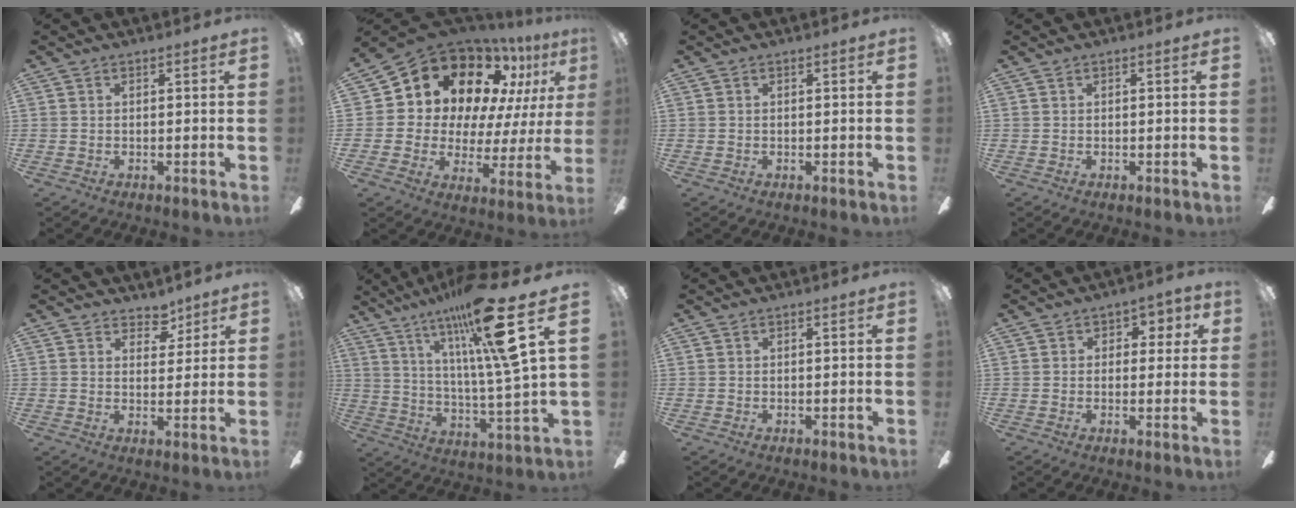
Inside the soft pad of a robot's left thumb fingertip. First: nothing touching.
{"total": 16.9, "force": [12.4, 8.9, 7.1], "torque": [-0.130, -0.092, 0.226]}
{"total": 0.0}
{"total": 0.0}
{"total": 5.1, "force": [4.0, 2.9, 1.3], "torque": [-0.007, -0.022, 0.069]}
{"total": 24.1, "force": [14.2, 3.4, 19.2], "torque": [-0.319, -0.072, 0.212]}
{"total": 0.0}
{"total": 3.5, "force": [0.8, 2.8, 1.9], "torque": [-0.017, 0.004, 0.009]}